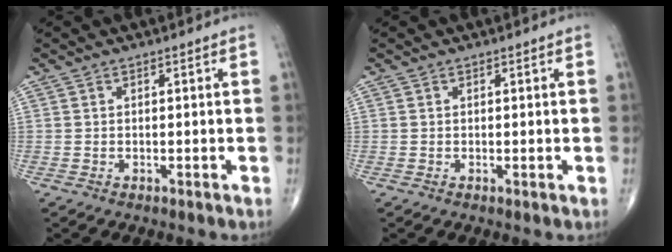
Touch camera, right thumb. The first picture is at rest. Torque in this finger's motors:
{"motor_torque": [0.21, 0.12, 0.12, 0.01, 0.05]}